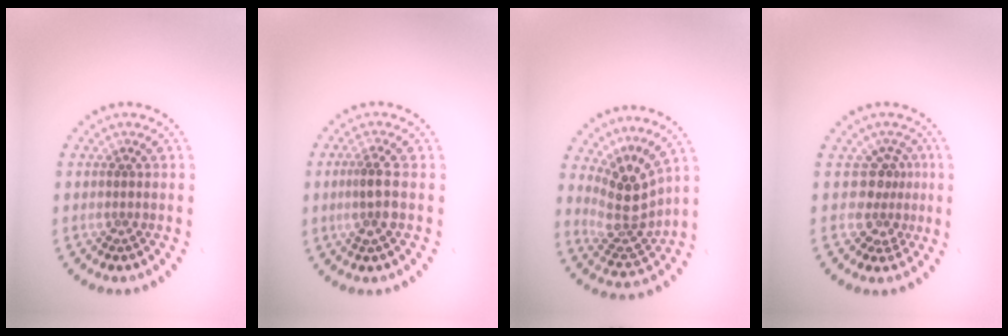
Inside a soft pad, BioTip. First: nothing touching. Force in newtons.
{"total": 2.1, "press": 1.9, "slide": 0.9}
{"total": 4.0, "press": 3.0, "slide": 2.6}
{"total": 2.5, "press": 1.8, "slide": 1.7}